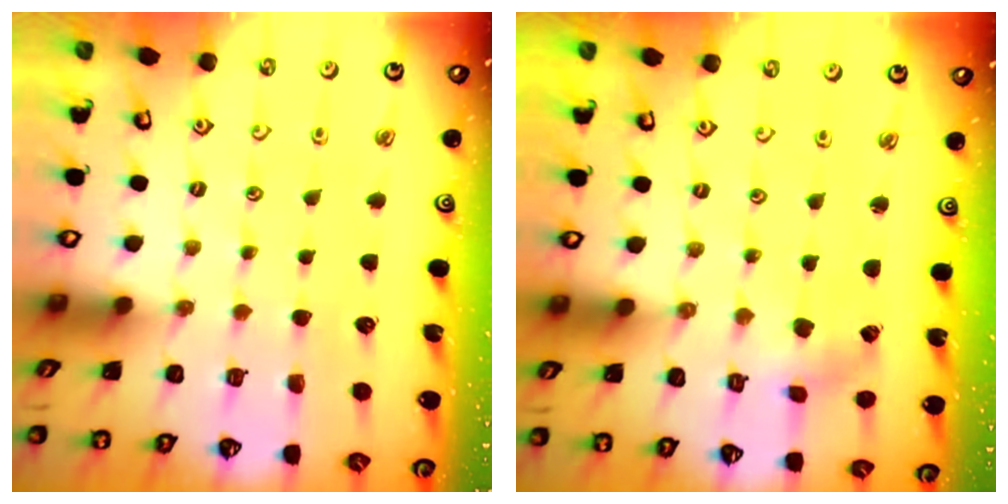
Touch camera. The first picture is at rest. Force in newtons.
{"total": 0.0}